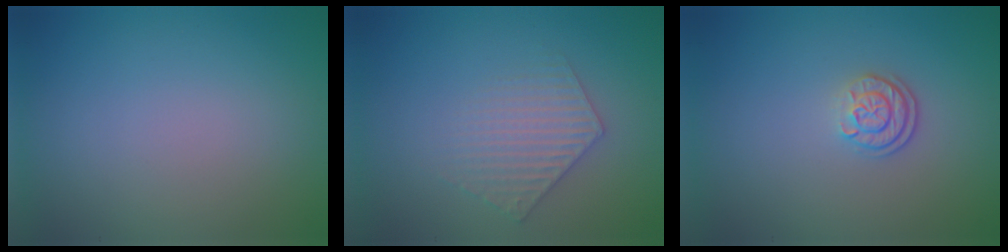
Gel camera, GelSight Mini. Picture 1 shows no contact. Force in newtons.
{"total": 2.9, "press": 2.9, "slide": 0.5}
{"total": 2.4, "press": 1.9, "slide": 1.5}